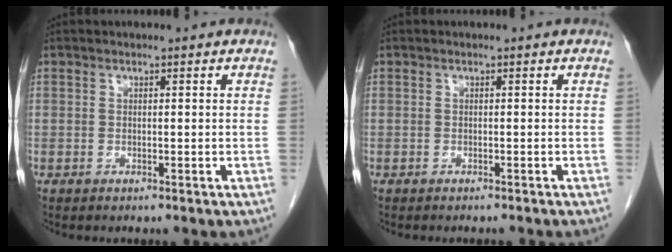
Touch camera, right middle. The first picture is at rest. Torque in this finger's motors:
{"motor_torque": [0.06, 0.00, -0.01, 0.00]}